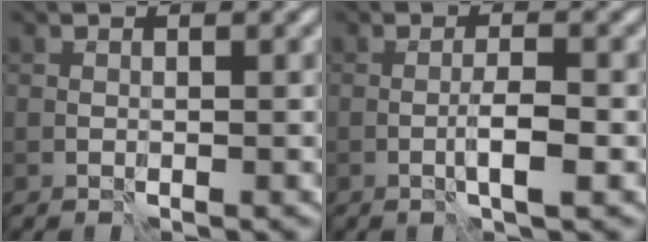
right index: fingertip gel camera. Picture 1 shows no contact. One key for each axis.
{"total": 2.3, "fx": -0.7, "fy": 0.3, "fz": 2.1, "tx": -0.035, "ty": 0.006, "tz": -0.015}